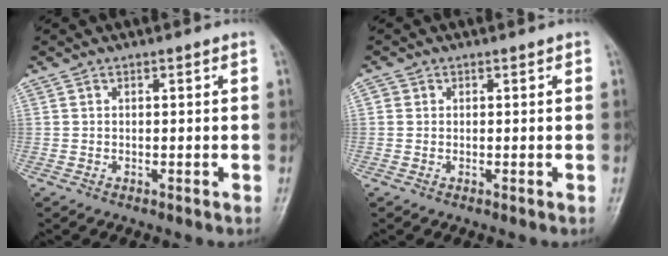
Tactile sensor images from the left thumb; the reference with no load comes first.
{"total": 1.2, "force": [0.3, 1.1, 0.3], "torque": [0.009, 0.002, 0.000]}